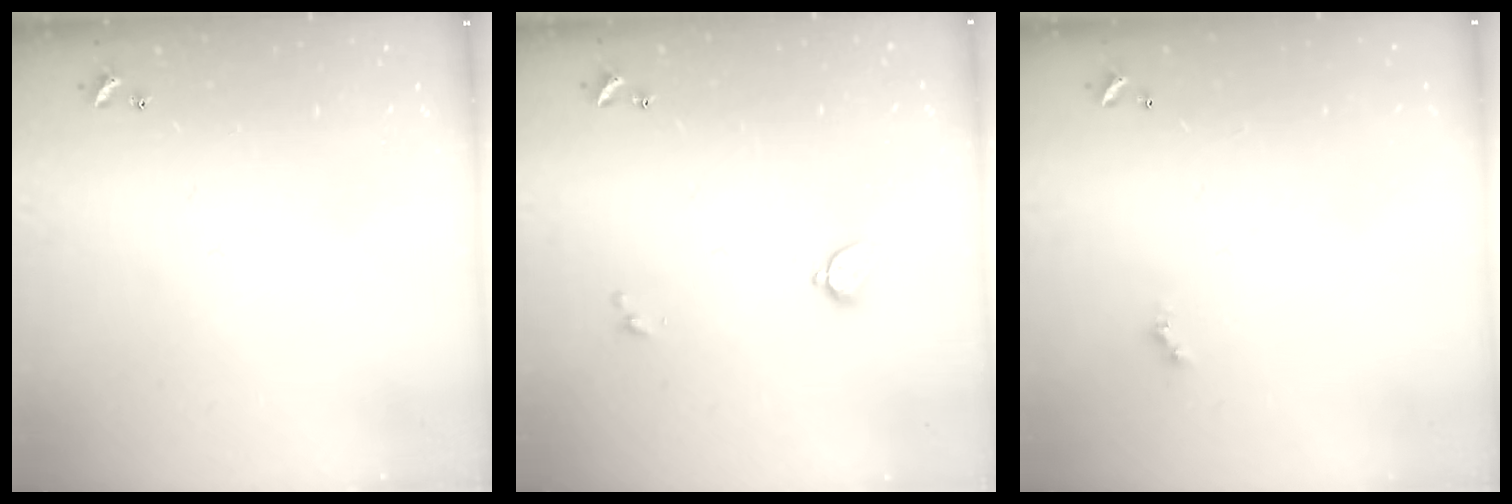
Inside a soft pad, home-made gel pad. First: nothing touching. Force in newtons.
{"total": 1.7, "press": 1.6, "slide": 0.5}
{"total": 0.0}